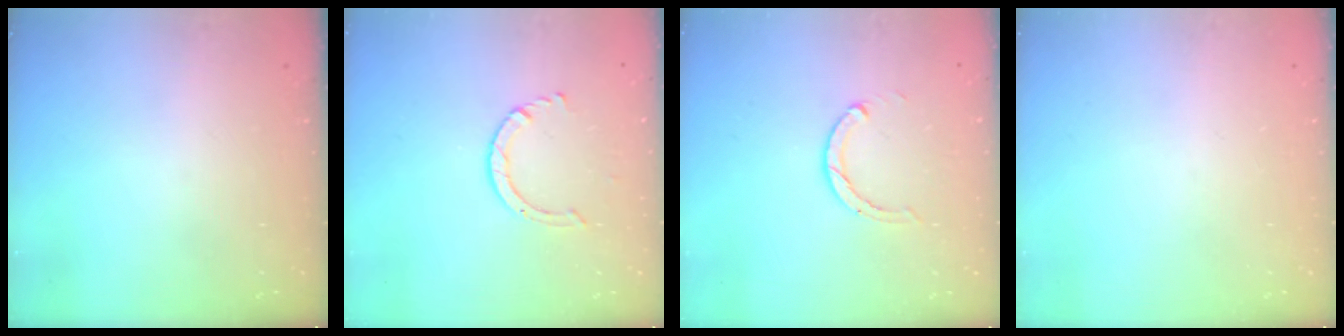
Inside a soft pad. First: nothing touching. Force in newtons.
{"total": 4.4, "press": 4.3, "slide": 0.4}
{"total": 1.9, "press": 1.9, "slide": 0.2}
{"total": 0.0}